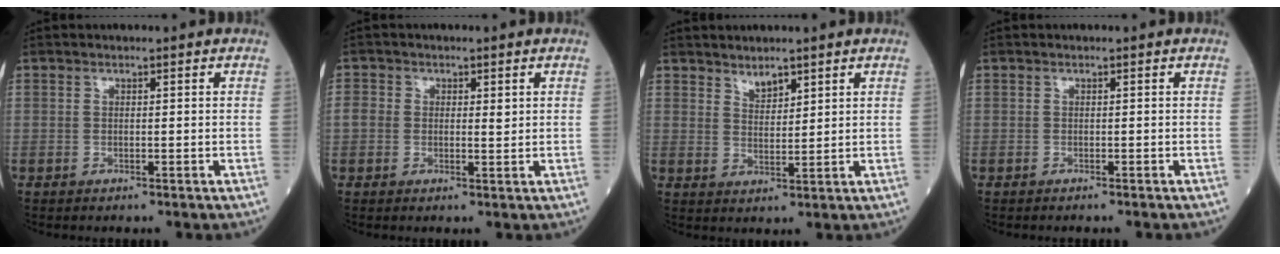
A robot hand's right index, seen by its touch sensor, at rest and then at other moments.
{"total": 2.5, "force": [0.3, 1.8, 1.8], "torque": [-0.027, 0.005, 0.005]}
{"total": 2.6, "force": [2.2, 0.8, 1.1], "torque": [-0.024, -0.003, 0.046]}
{"total": 1.3, "force": [-1.2, -0.1, 0.5], "torque": [-0.008, 0.000, -0.014]}